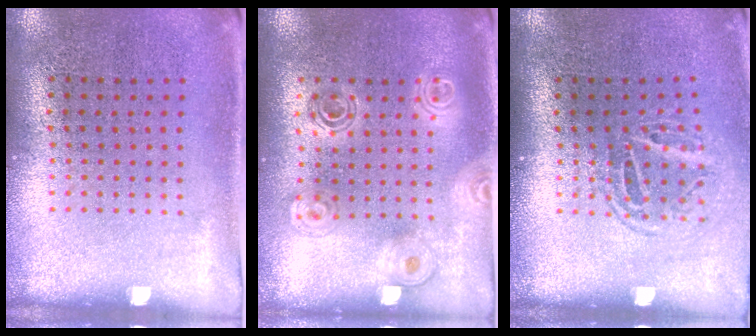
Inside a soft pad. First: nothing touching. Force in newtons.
{"total": 1.6, "press": 1.4, "slide": 0.8}
{"total": 1.6, "press": 1.1, "slide": 1.2}